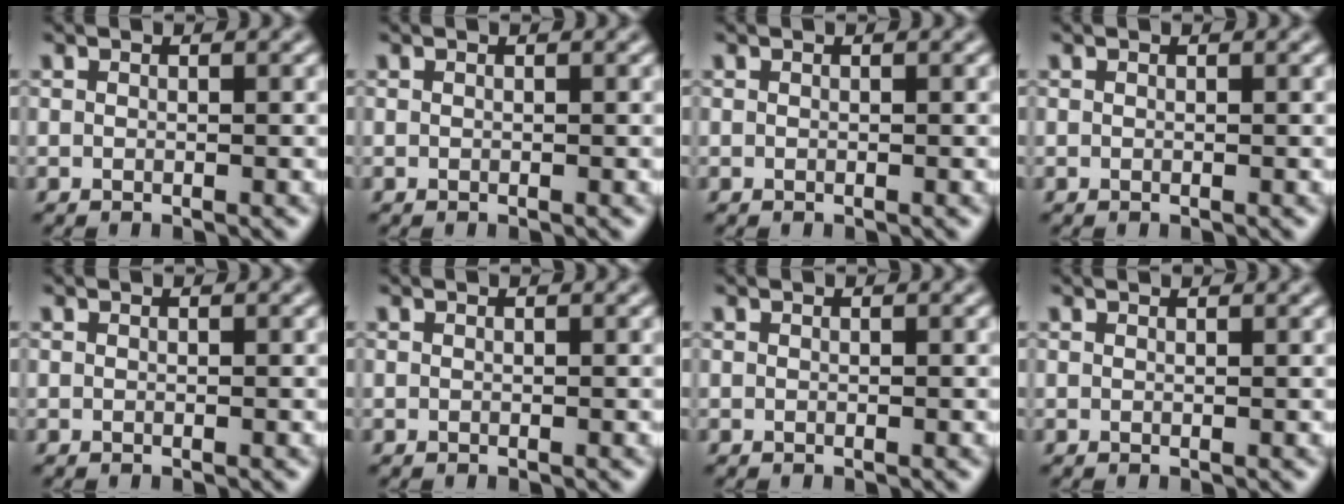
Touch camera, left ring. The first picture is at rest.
{"total": 0.0}
{"total": 0.0}
{"total": 0.0}
{"total": 0.0}
{"total": 0.0}
{"total": 0.0}
{"total": 0.9, "force": [0.9, 0.1, 0.2], "torque": [-0.008, -0.006, 0.006]}